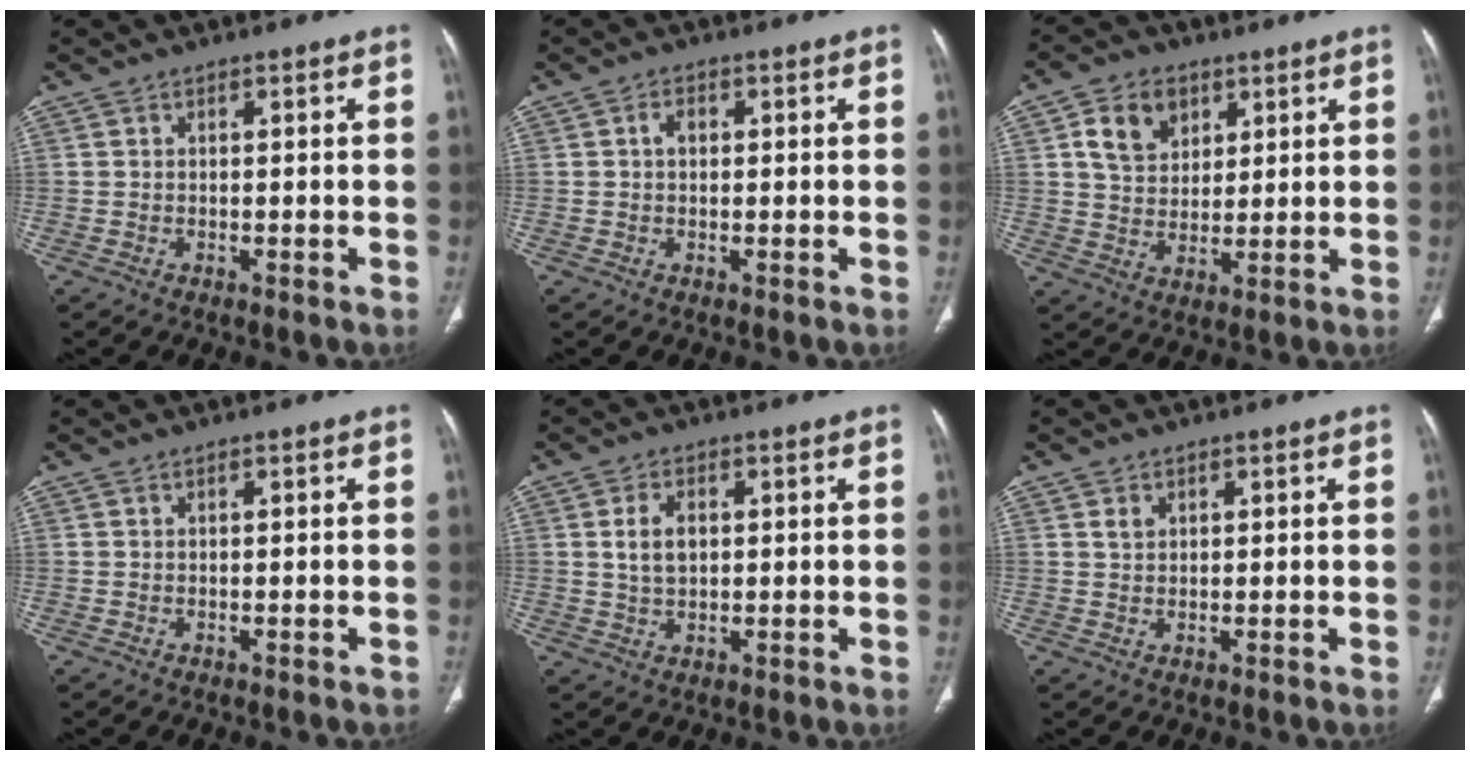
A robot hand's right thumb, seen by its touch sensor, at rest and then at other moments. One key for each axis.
{"total": 1.7, "fx": 0.2, "fy": 1.2, "fz": 1.3, "tx": -0.021, "ty": 0.006, "tz": 0.001}
{"total": 9.0, "fx": 3.9, "fy": 6.7, "fz": 4.6, "tx": -0.055, "ty": -0.012, "tz": 0.073}
{"total": 0.0}
{"total": 4.6, "fx": 0.9, "fy": 2.8, "fz": 3.5, "tx": -0.065, "ty": -0.001, "tz": 0.019}
{"total": 1.8, "fx": 0.9, "fy": 1.3, "fz": 0.8, "tx": -0.010, "ty": -0.004, "tz": 0.019}